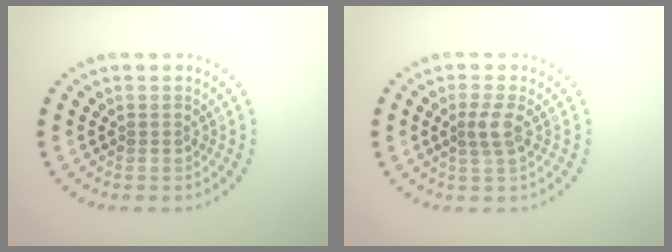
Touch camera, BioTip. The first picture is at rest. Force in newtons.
{"total": 1.8, "press": 1.5, "slide": 1.0}